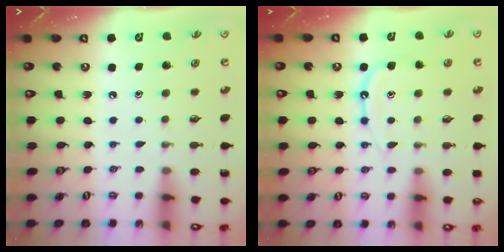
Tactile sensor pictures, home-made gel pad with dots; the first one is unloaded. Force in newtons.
{"total": 10.8, "press": 10.7, "slide": 1.1}